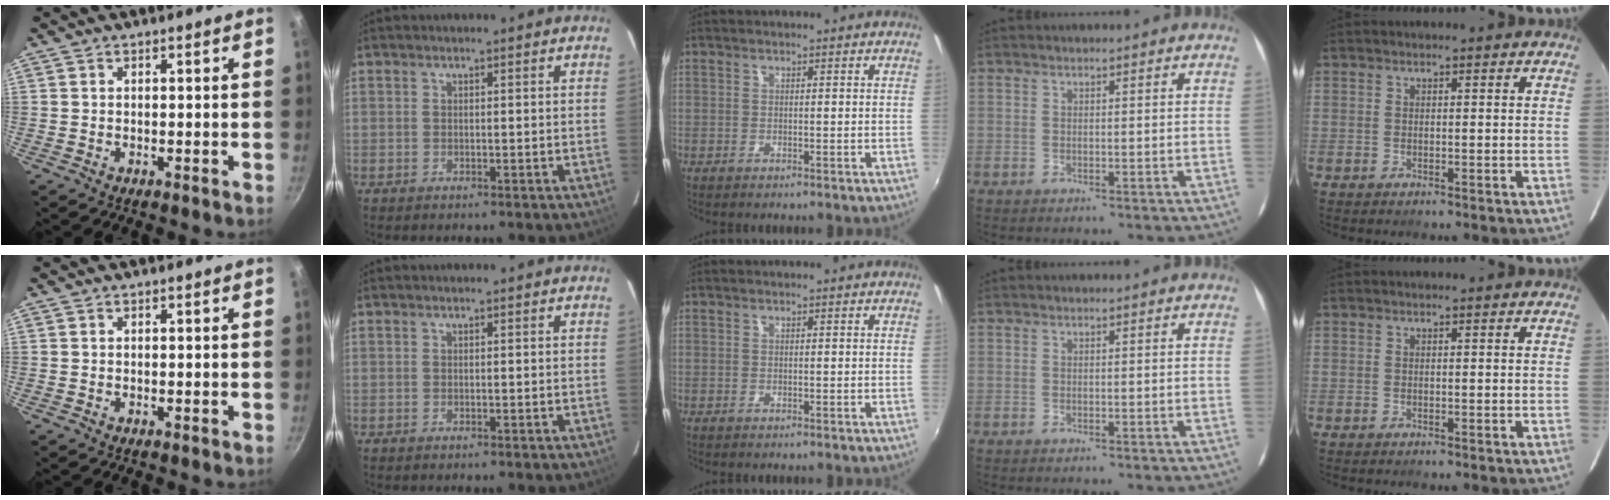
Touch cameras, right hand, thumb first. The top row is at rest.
{}